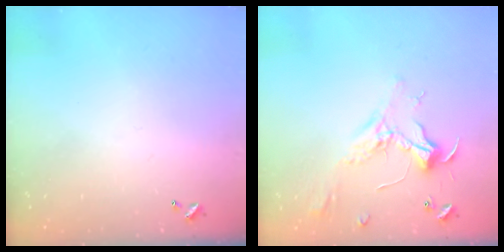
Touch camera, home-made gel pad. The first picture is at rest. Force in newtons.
{"total": 2.3, "press": 2.1, "slide": 0.9}